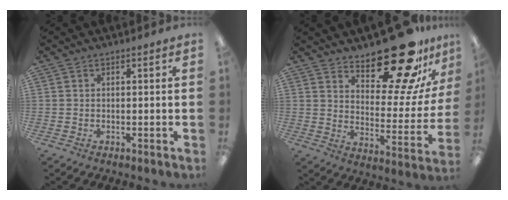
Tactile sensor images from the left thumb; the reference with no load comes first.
{"total": 21.2, "force": [16.9, 7.5, 10.4], "torque": [-0.136, -0.129, 0.281]}